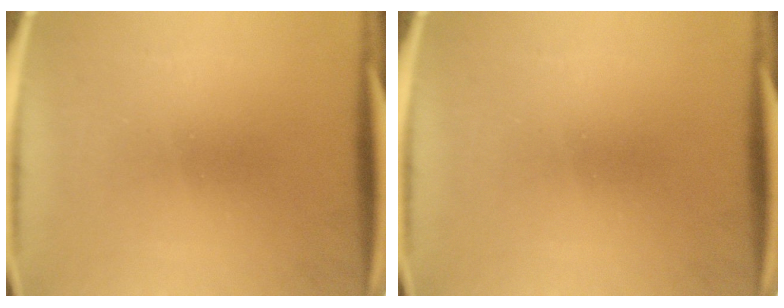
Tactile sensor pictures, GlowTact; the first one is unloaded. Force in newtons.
{"total": 0.0}